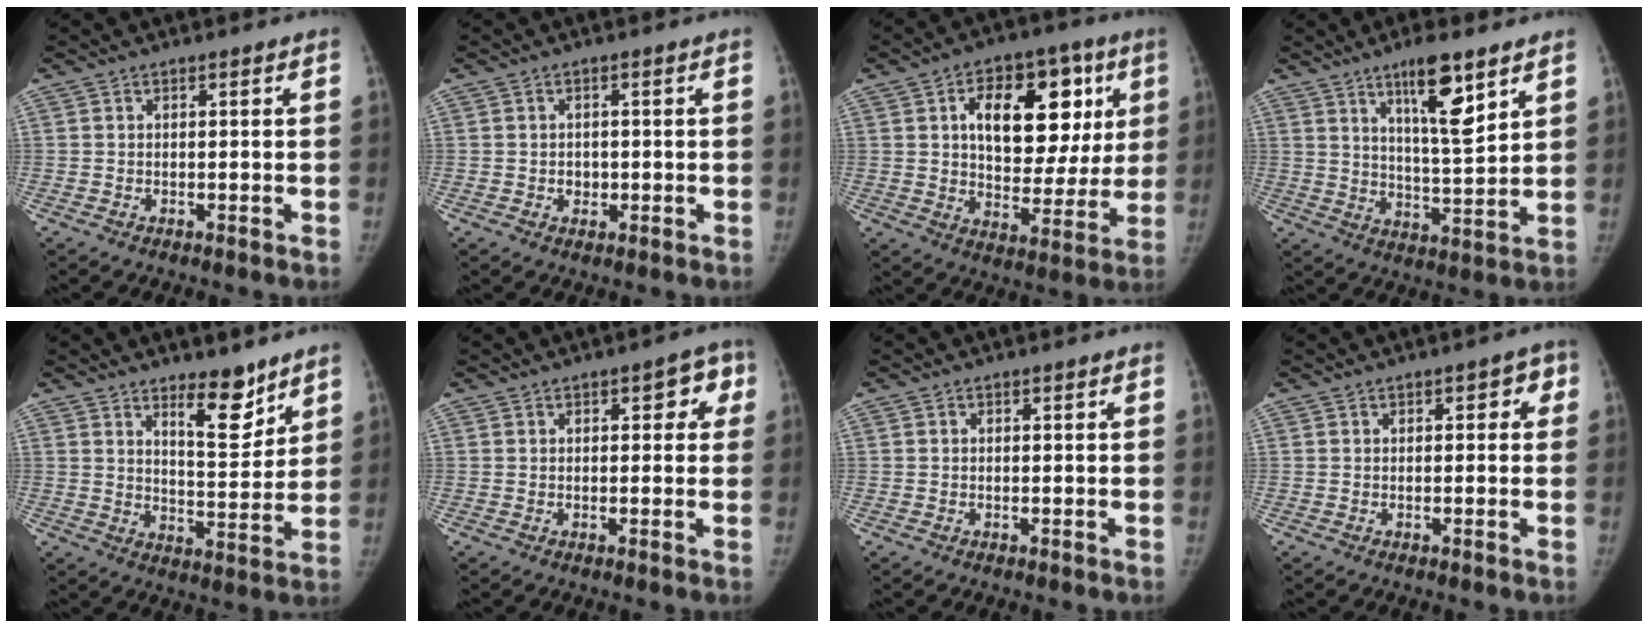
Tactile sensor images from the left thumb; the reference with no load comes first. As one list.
[{"total": 2.2, "force": [-0.4, 1.9, 1.0], "torque": [0.000, 0.004, -0.004]}, {"total": 20.7, "force": [6.0, 12.4, 15.5], "torque": [-0.167, 0.000, 0.090]}, {"total": 11.3, "force": [6.5, 2.4, 8.9], "torque": [-0.136, -0.045, 0.113]}, {"total": 9.1, "force": [6.4, 3.2, 5.6], "torque": [-0.058, -0.056, 0.104]}, {"total": 4.8, "force": [1.7, 2.6, 3.6], "torque": [-0.006, 0.003, 0.009]}, {"total": 0.0}, {"total": 3.1, "force": [0.8, 1.8, 2.3], "torque": [-0.002, 0.005, 0.001]}]